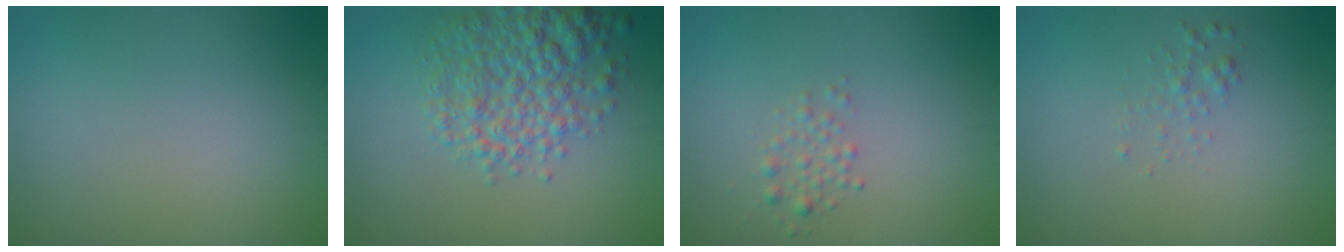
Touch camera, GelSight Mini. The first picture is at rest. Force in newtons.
{"total": 5.8, "press": 5.8, "slide": 0.3}
{"total": 1.4, "press": 1.4, "slide": 0.0}
{"total": 1.0, "press": 1.0, "slide": 0.0}